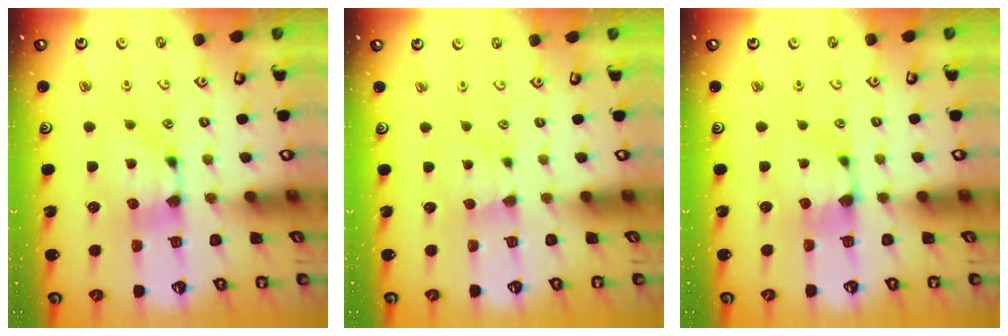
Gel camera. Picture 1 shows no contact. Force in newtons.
{"total": 1.2, "press": 1.1, "slide": 0.4}
{"total": 1.1, "press": 0.9, "slide": 0.5}